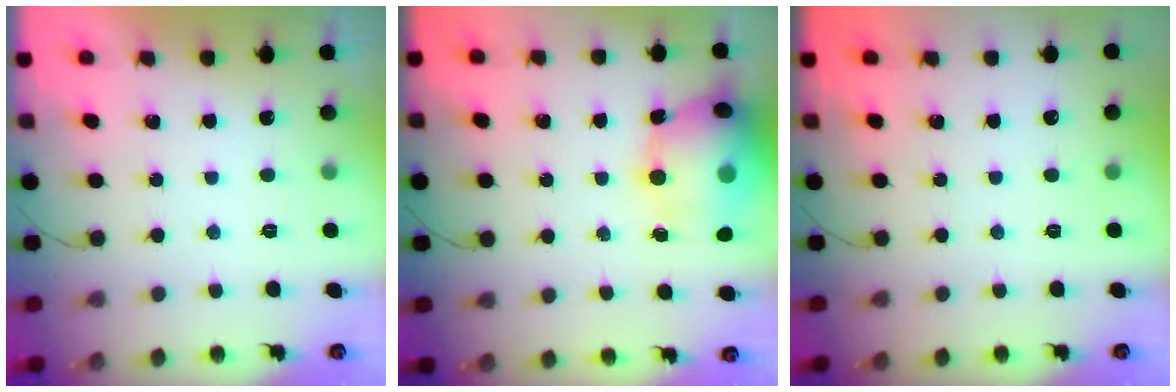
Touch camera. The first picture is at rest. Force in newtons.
{"total": 18.6, "press": 18.2, "slide": 3.8}
{"total": 0.0}